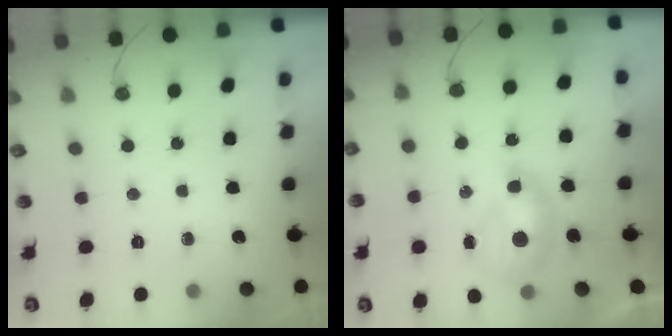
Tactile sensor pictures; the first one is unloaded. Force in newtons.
{"total": 1.7, "press": 1.6, "slide": 0.7}